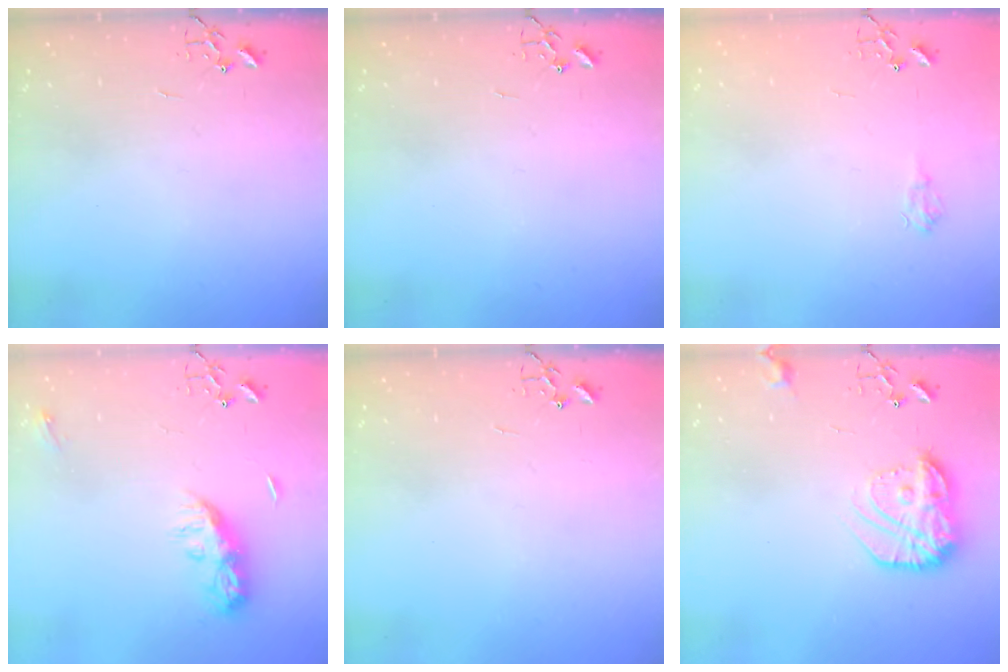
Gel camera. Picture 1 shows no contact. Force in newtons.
{"total": 0.0}
{"total": 6.1, "press": 6.1, "slide": 0.8}
{"total": 8.7, "press": 8.7, "slide": 0.4}
{"total": 0.0}
{"total": 15.1, "press": 15.0, "slide": 1.0}